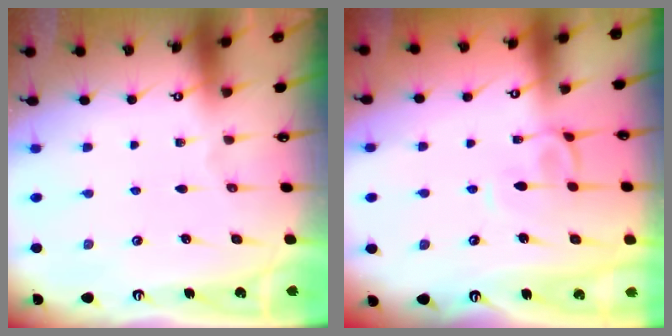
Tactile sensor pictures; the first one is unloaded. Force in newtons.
{"total": 1.9, "press": 1.9, "slide": 0.5}